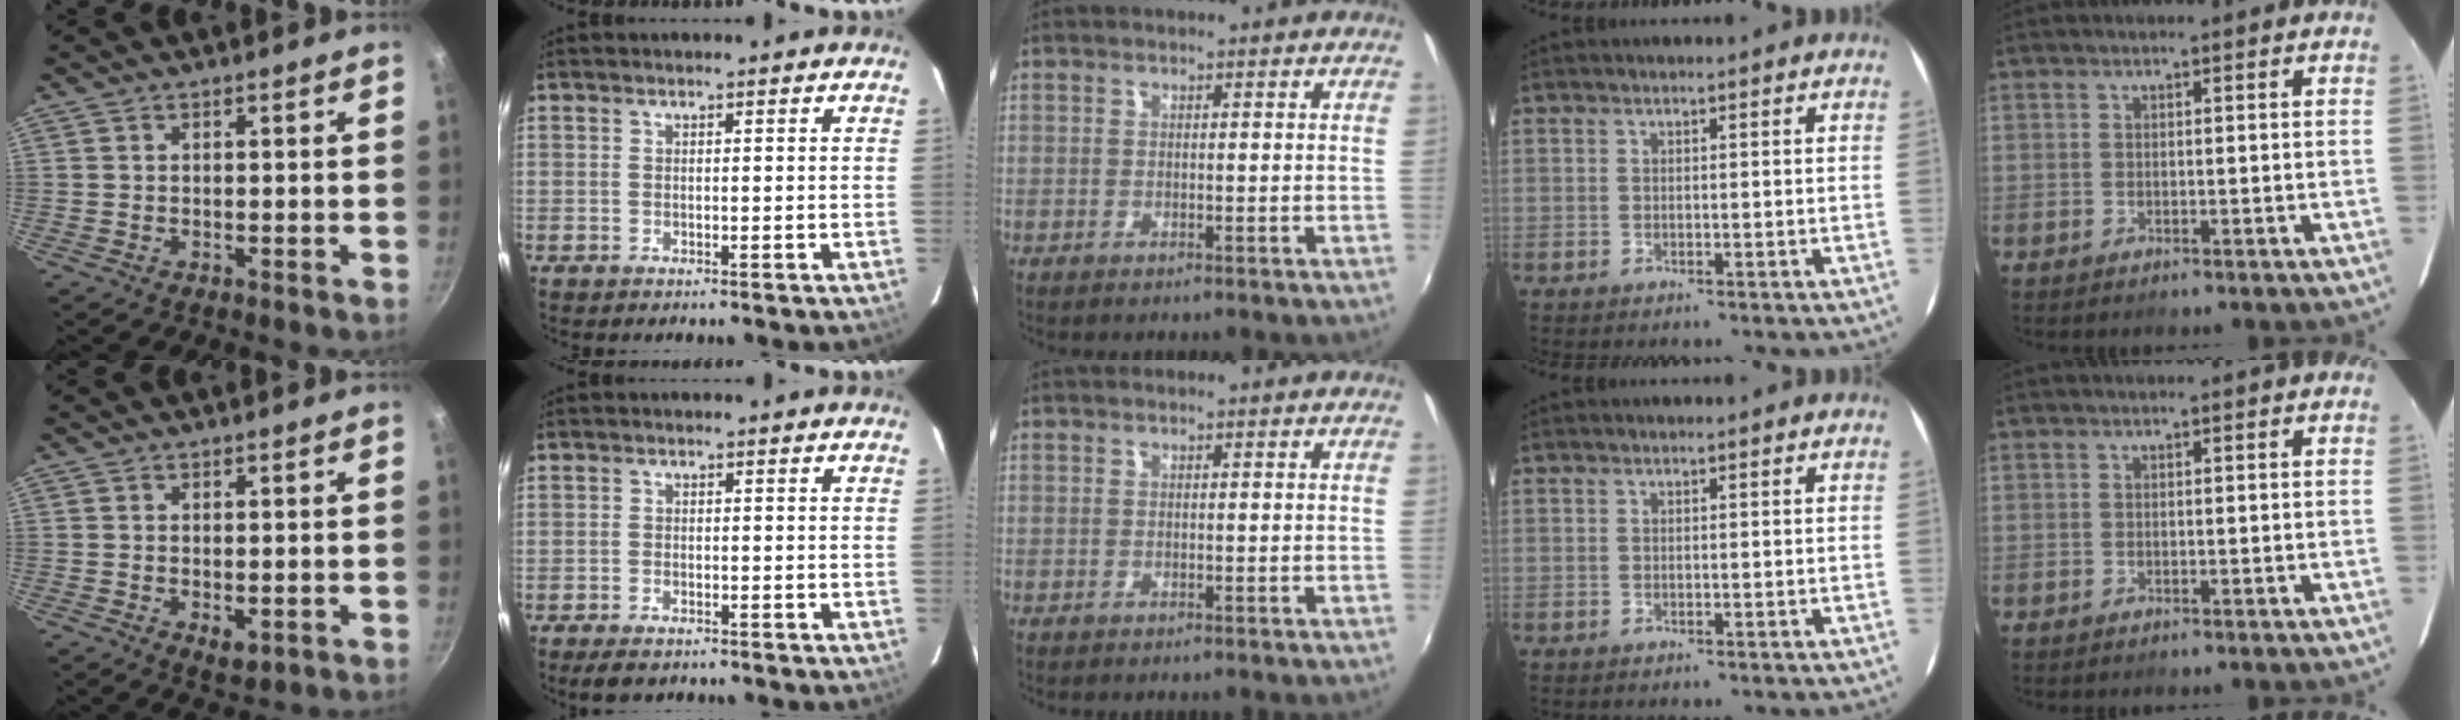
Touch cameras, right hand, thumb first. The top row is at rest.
{"thumb": {"total": 3.0, "force": [-0.6, 1.6, 2.4], "torque": [-0.037, -0.012, -0.006]}, "index": {"total": 4.0, "force": [-3.1, 1.5, 2.0], "torque": [-0.050, -0.012, -0.050]}}